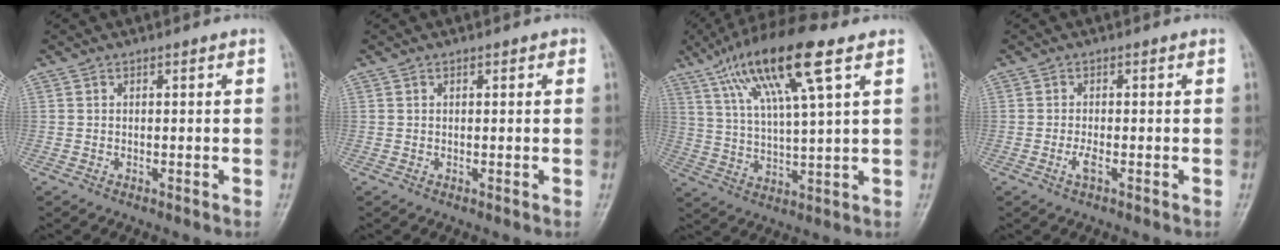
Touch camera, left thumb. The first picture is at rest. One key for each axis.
{"total": 0.9, "fx": 0.4, "fy": 0.6, "fz": 0.6, "tx": -0.002, "ty": 0.000, "tz": 0.002}
{"total": 16.8, "fx": 8.4, "fy": 3.3, "fz": 14.3, "tx": -0.266, "ty": -0.010, "tz": 0.150}
{"total": 1.9, "fx": -0.8, "fy": 0.6, "fz": 1.7, "tx": -0.036, "ty": -0.002, "tz": -0.017}